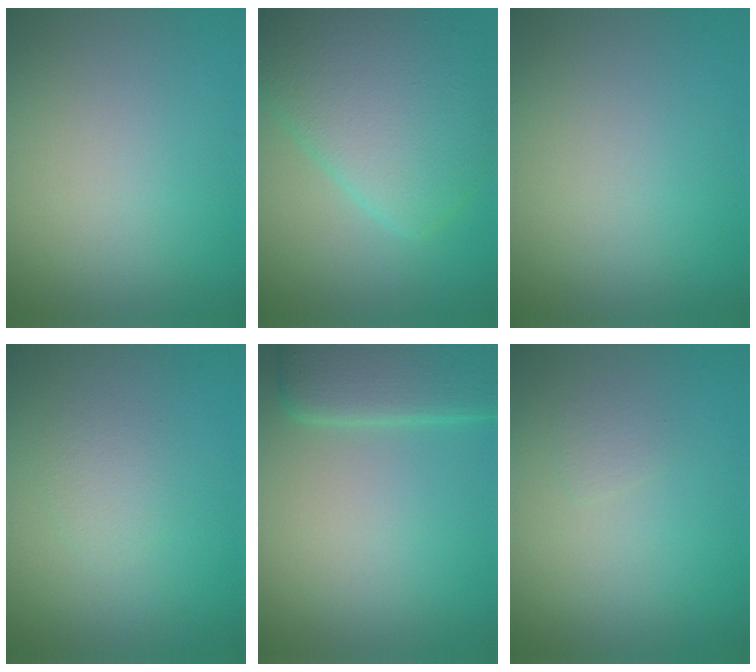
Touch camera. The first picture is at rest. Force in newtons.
{"total": 8.8, "press": 8.8, "slide": 0.3}
{"total": 0.0}
{"total": 1.2, "press": 1.2, "slide": 0.0}
{"total": 5.1, "press": 4.7, "slide": 1.9}
{"total": 0.7, "press": 0.7, "slide": 0.0}